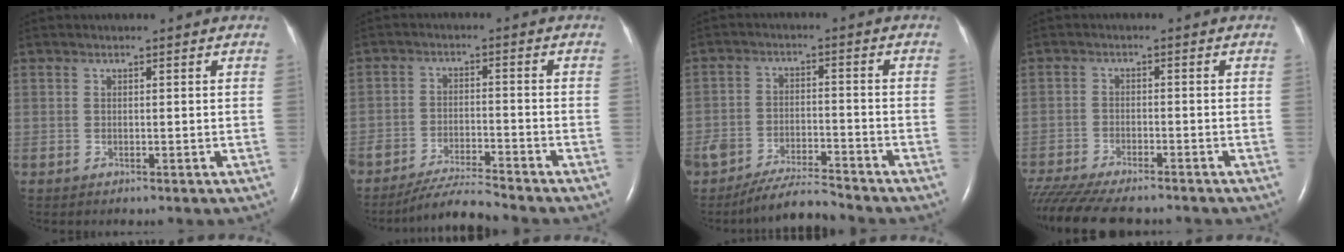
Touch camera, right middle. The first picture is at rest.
{"total": 5.6, "force": [-5.4, -0.6, 1.4], "torque": [-0.027, -0.012, -0.099]}
{"total": 5.8, "force": [-5.6, 0.4, 1.3], "torque": [-0.024, -0.008, -0.100]}
{"total": 14.7, "force": [-12.7, 2.9, 6.8], "torque": [-0.138, -0.027, -0.193]}